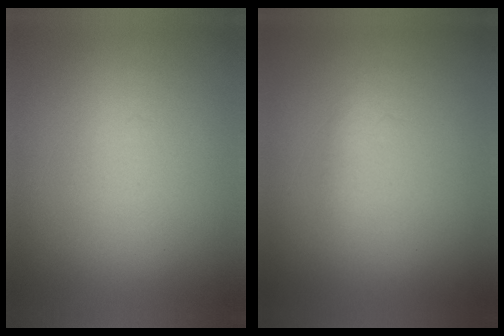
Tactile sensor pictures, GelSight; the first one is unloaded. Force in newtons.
{"total": 1.2}